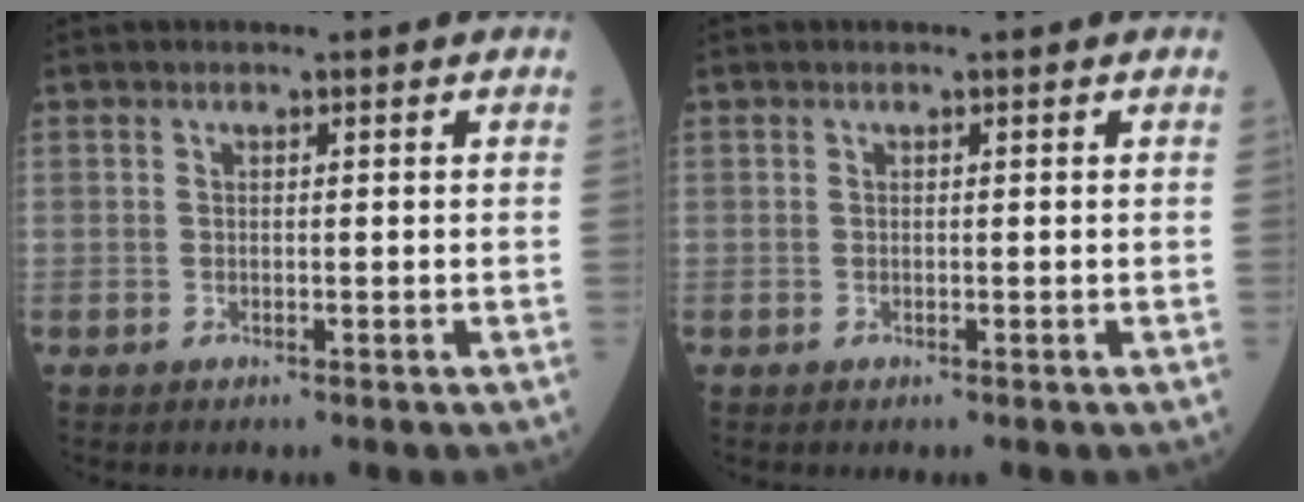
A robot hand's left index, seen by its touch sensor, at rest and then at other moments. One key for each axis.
{"total": 0.0}